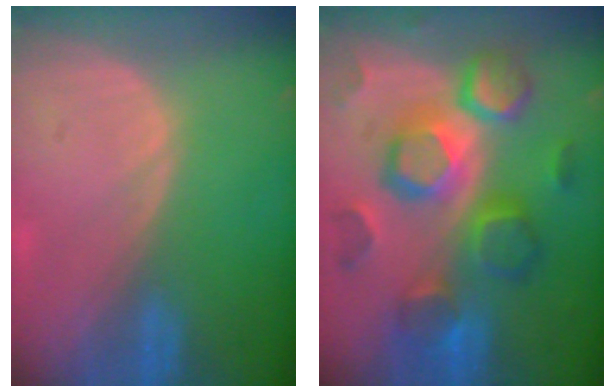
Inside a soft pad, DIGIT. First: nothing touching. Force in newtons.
{"total": 12.2, "press": 12.1, "slide": 0.9}